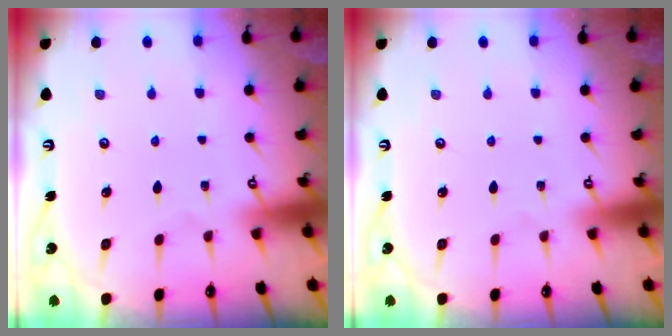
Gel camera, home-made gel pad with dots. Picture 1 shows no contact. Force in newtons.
{"total": 0.0}